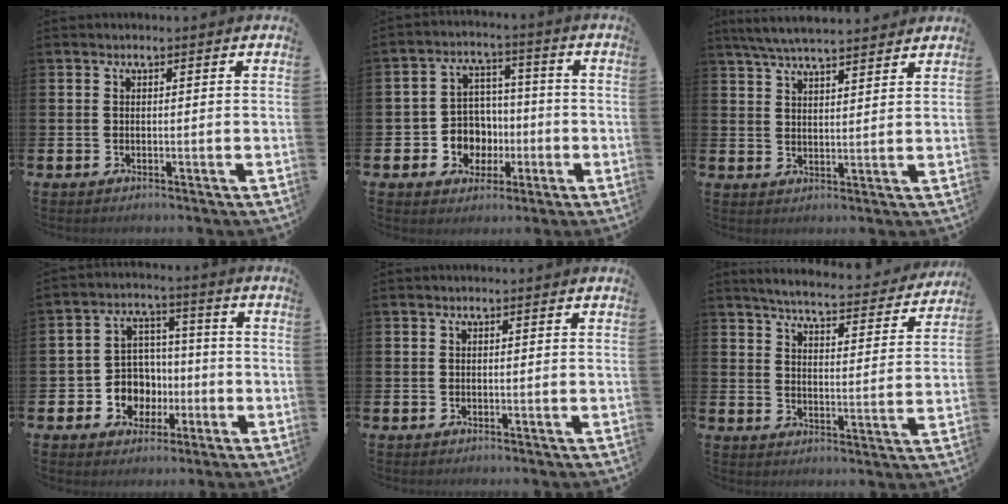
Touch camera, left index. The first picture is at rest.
{"total": 6.2, "force": [-0.9, 6.0, 1.3], "torque": [-0.043, 0.006, -0.015]}
{"total": 5.9, "force": [5.6, 0.6, 1.8], "torque": [-0.052, -0.018, 0.102]}
{"total": 6.6, "force": [-1.0, 6.4, 1.5], "torque": [-0.061, 0.006, -0.017]}
{"total": 0.0}
{"total": 5.2, "force": [5.0, 0.5, 1.5], "torque": [-0.044, -0.038, 0.080]}